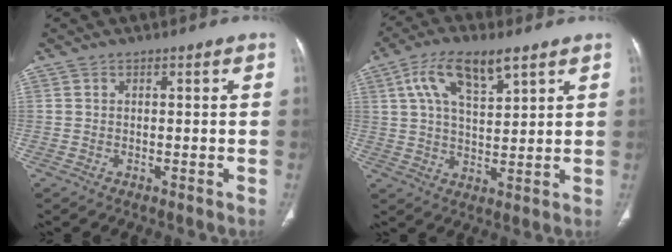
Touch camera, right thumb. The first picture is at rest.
{"total": 11.1, "force": [5.6, 4.4, 8.4], "torque": [-0.146, -0.010, 0.106]}